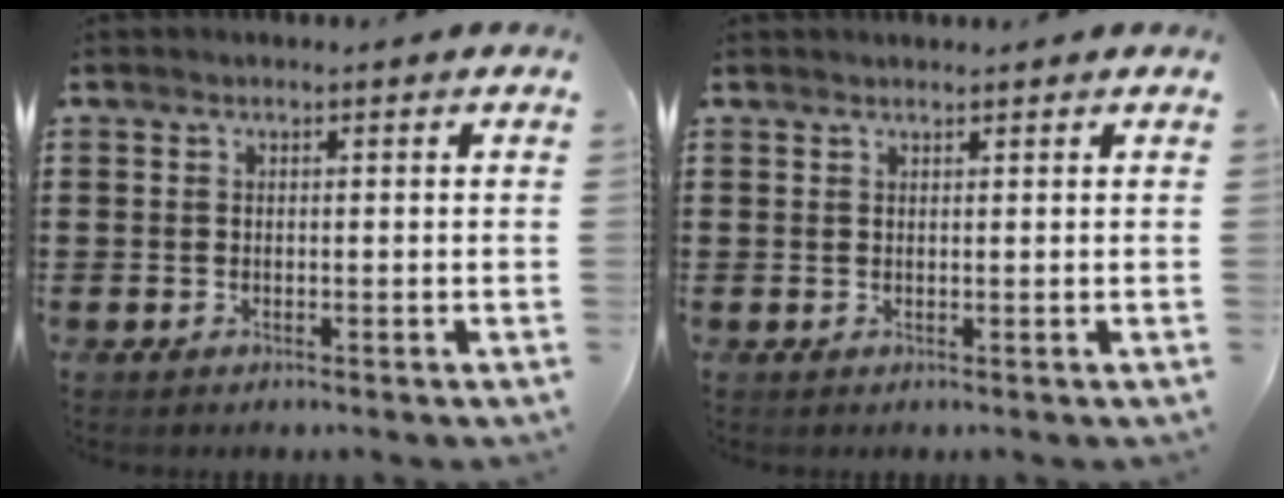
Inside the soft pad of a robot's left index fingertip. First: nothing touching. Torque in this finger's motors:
{"motor_torque": [2.14, 0.00, -0.07, -0.04]}